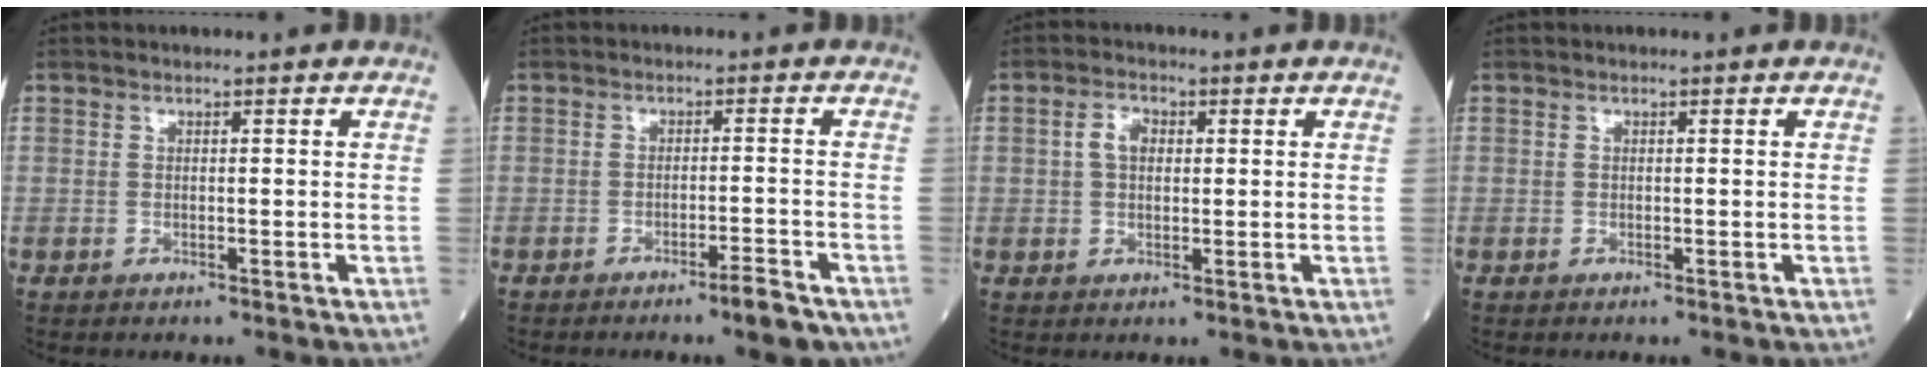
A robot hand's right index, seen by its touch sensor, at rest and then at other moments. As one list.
[{"total": 4.1, "force": [-2.9, 0.2, 2.9], "torque": [-0.037, -0.003, -0.042]}, {"total": 3.2, "force": [0.7, 2.0, 2.4], "torque": [-0.047, 0.010, 0.013]}, {"total": 0.0}]